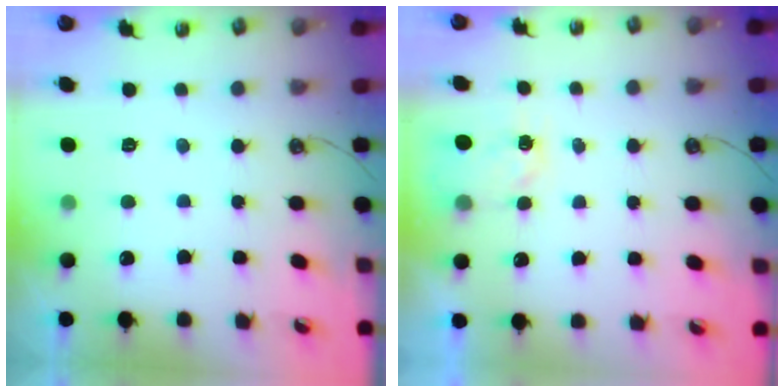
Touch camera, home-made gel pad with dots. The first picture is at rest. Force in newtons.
{"total": 3.0, "press": 2.9, "slide": 0.3}